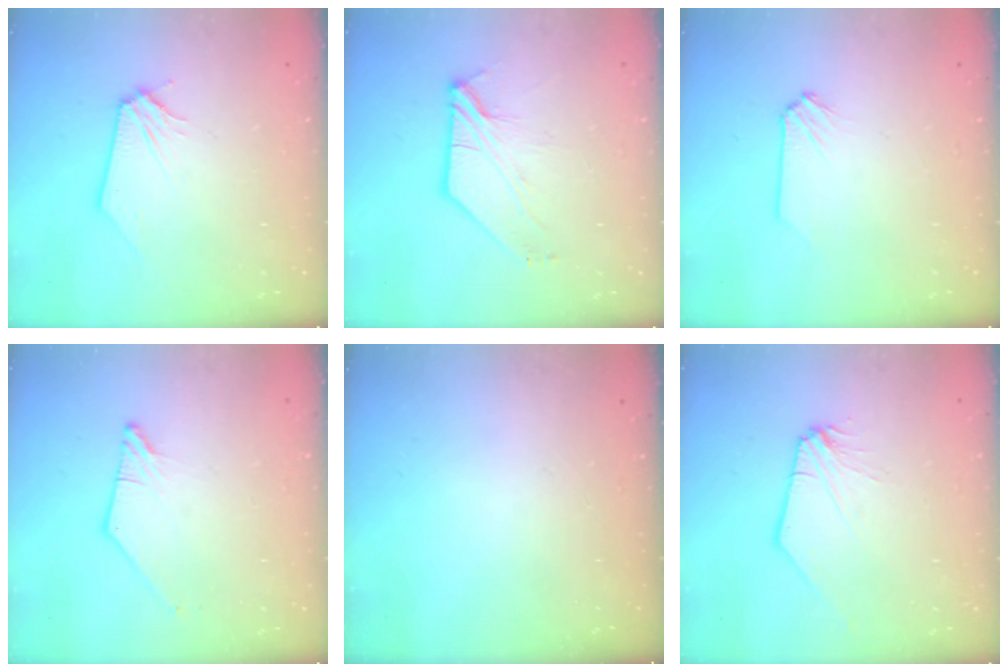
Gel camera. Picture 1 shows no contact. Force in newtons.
{"total": 7.2, "press": 7.1, "slide": 0.9}
{"total": 0.0}
{"total": 1.3, "press": 1.2, "slide": 0.3}
{"total": 0.0}
{"total": 0.0}